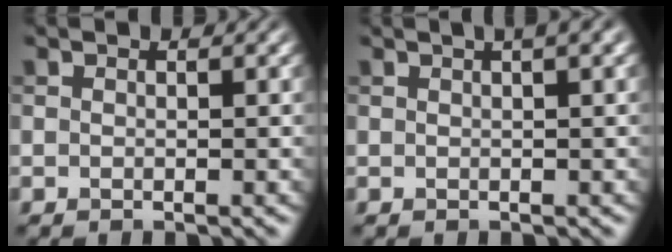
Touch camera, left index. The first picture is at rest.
{"total": 2.6, "force": [1.4, 0.7, 2.1], "torque": [-0.022, 0.006, 0.012]}